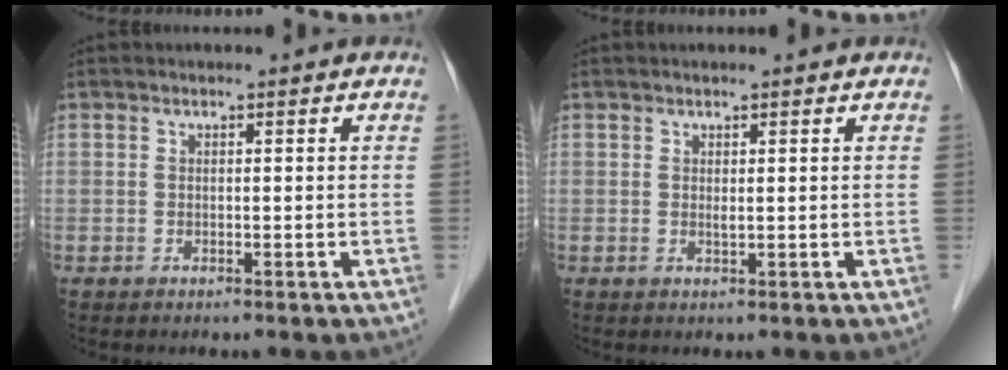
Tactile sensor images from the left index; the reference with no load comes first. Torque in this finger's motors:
{"motor_torque": [0.30, 0.18, 0.01, 0.02]}